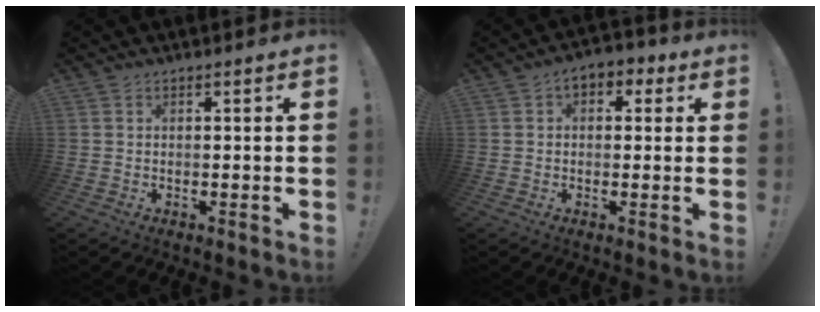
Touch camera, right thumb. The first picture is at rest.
{"total": 5.0, "force": [1.5, 3.6, 3.1], "torque": [-0.032, -0.001, 0.023]}